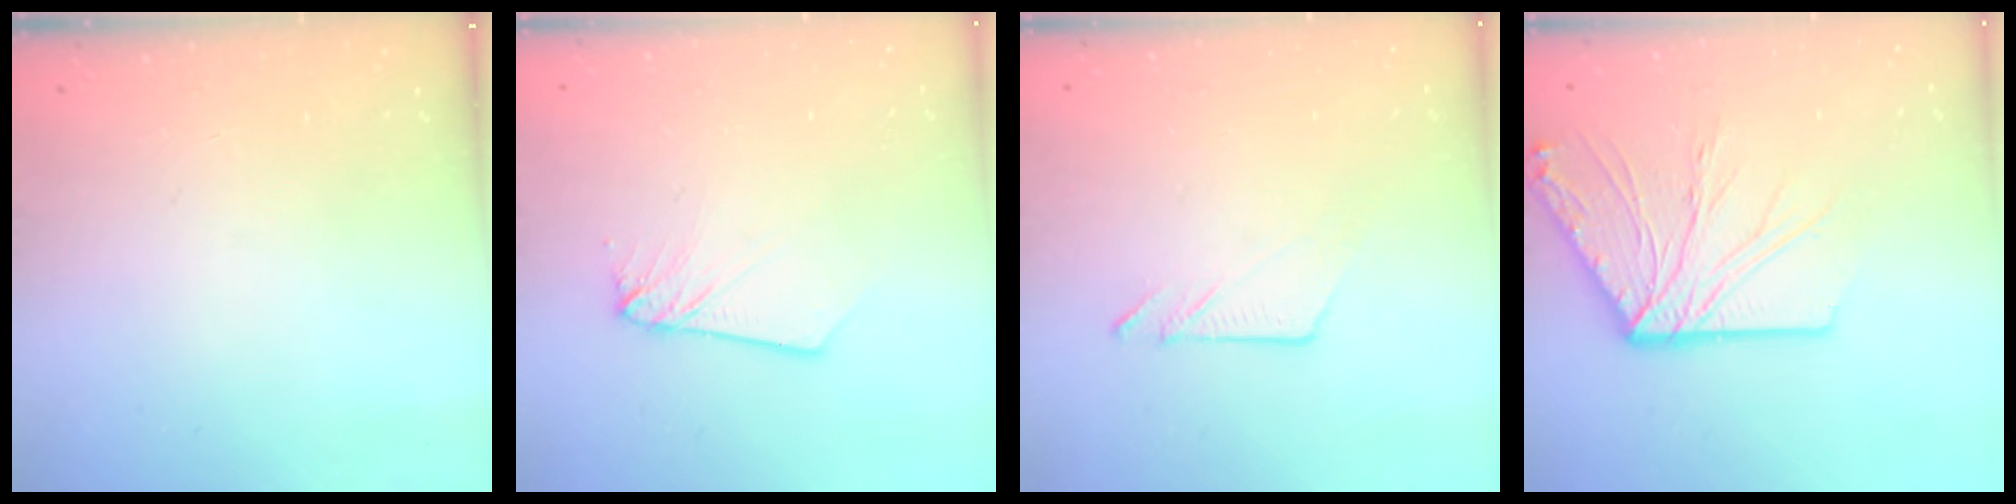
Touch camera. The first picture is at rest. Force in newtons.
{"total": 2.2, "press": 2.2, "slide": 0.2}
{"total": 5.9, "press": 5.8, "slide": 0.9}
{"total": 16.4, "press": 16.4, "slide": 1.2}